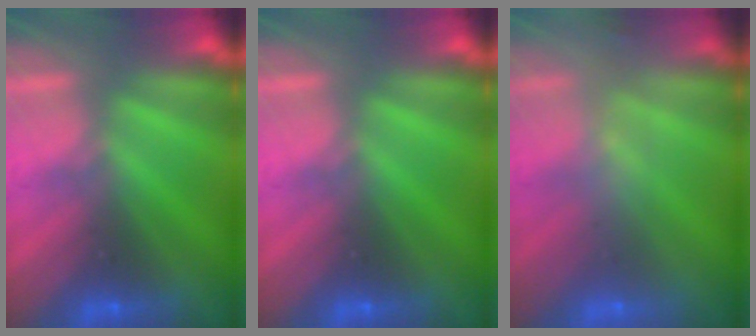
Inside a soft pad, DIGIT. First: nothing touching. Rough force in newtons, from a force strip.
{"total": 0.0}
{"total": 2.3}